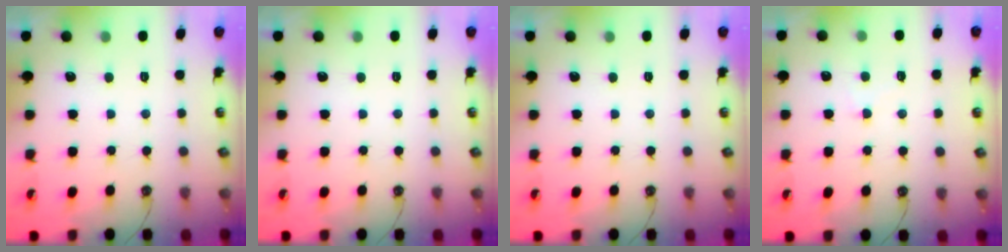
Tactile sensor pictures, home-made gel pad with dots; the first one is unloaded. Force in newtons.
{"total": 0.0}
{"total": 0.0}
{"total": 1.4, "press": 1.3, "slide": 0.5}